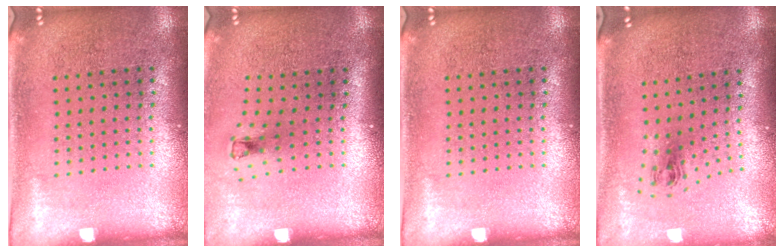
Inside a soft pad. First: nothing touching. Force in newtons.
{"total": 0.7, "press": 0.3, "slide": 0.6}
{"total": 0.0}
{"total": 1.0, "press": 0.5, "slide": 0.9}